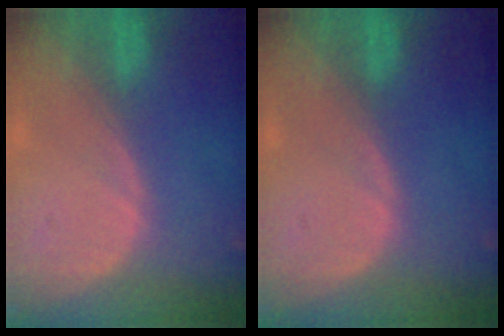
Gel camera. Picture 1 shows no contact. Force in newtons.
{"total": 0.0}